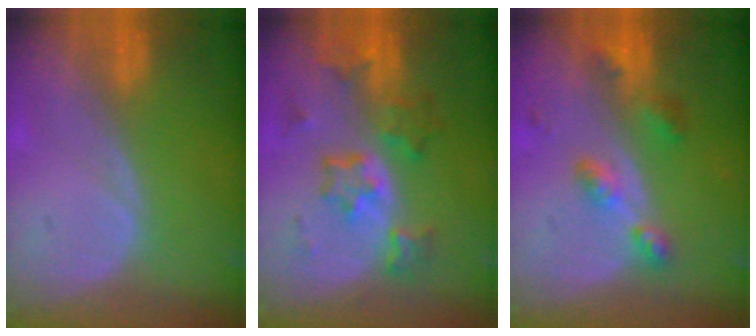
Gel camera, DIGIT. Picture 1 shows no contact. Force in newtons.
{"total": 7.0, "press": 6.7, "slide": 2.2}
{"total": 5.3, "press": 4.7, "slide": 2.4}